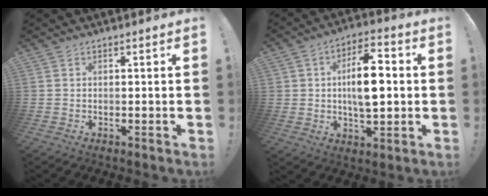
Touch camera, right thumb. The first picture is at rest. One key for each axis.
{"total": 15.8, "fx": 1.3, "fy": 10.6, "fz": 11.7, "tx": -0.171, "ty": 0.012, "tz": 0.027}